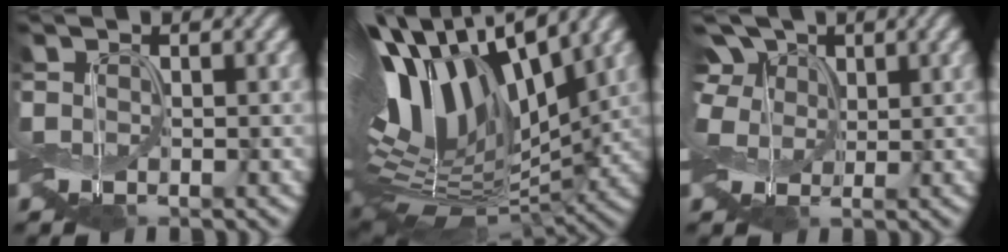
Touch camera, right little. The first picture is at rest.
{"total": 13.3, "force": [3.6, 6.7, 10.9], "torque": [-0.226, 0.022, 0.064]}
{"total": 4.6, "force": [1.5, 3.5, 2.5], "torque": [-0.081, 0.024, 0.015]}